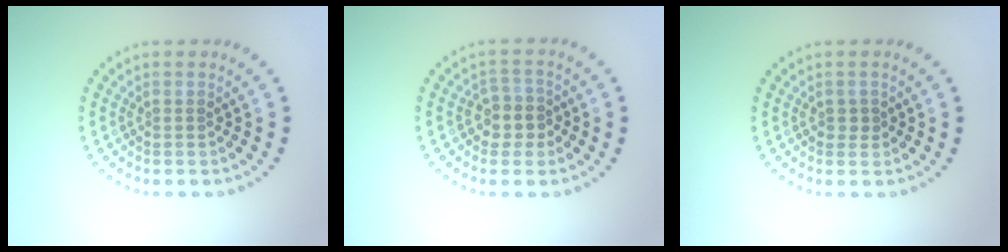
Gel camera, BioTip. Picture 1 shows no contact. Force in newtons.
{"total": 2.3, "press": 2.0, "slide": 1.1}
{"total": 1.1, "press": 1.1, "slide": 0.3}